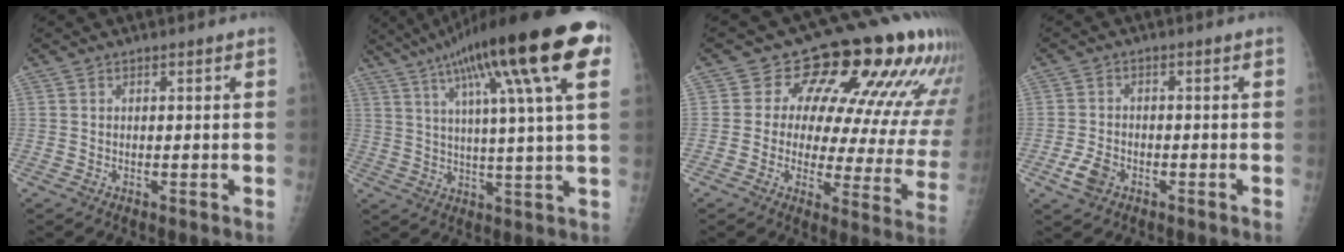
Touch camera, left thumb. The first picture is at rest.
{"total": 24.4, "force": [11.1, 3.7, 21.4], "torque": [-0.334, 0.006, 0.163]}
{"total": 18.7, "force": [10.3, 8.9, 12.8], "torque": [-0.117, -0.039, 0.108]}
{"total": 4.1, "force": [-2.0, 2.8, 2.2], "torque": [-0.042, 0.009, -0.037]}